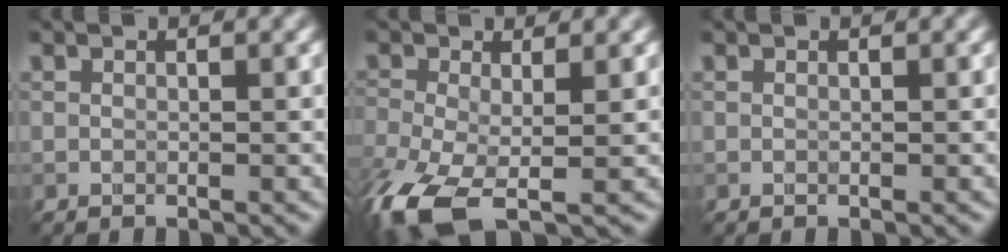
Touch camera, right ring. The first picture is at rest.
{"total": 7.3, "force": [-3.7, 3.1, 5.6], "torque": [-0.134, -0.027, -0.078]}
{"total": 0.0}